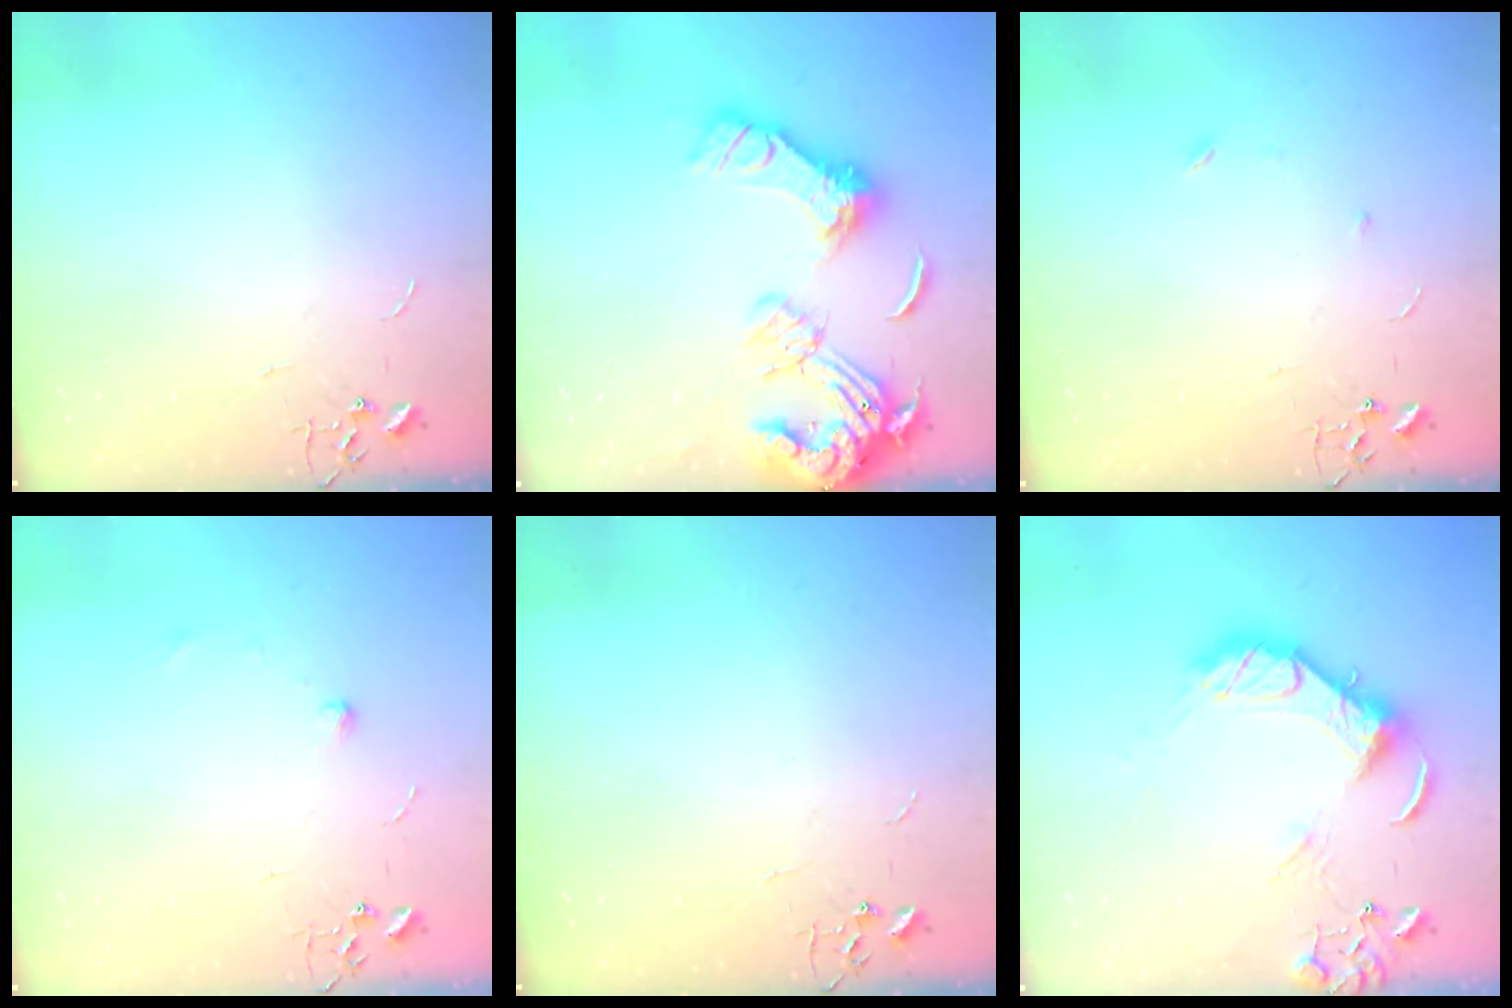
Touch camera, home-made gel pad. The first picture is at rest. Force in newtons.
{"total": 18.5, "press": 18.4, "slide": 1.8}
{"total": 3.5, "press": 3.4, "slide": 0.7}
{"total": 4.9, "press": 4.8, "slide": 1.1}
{"total": 0.0}
{"total": 14.2, "press": 14.1, "slide": 1.5}